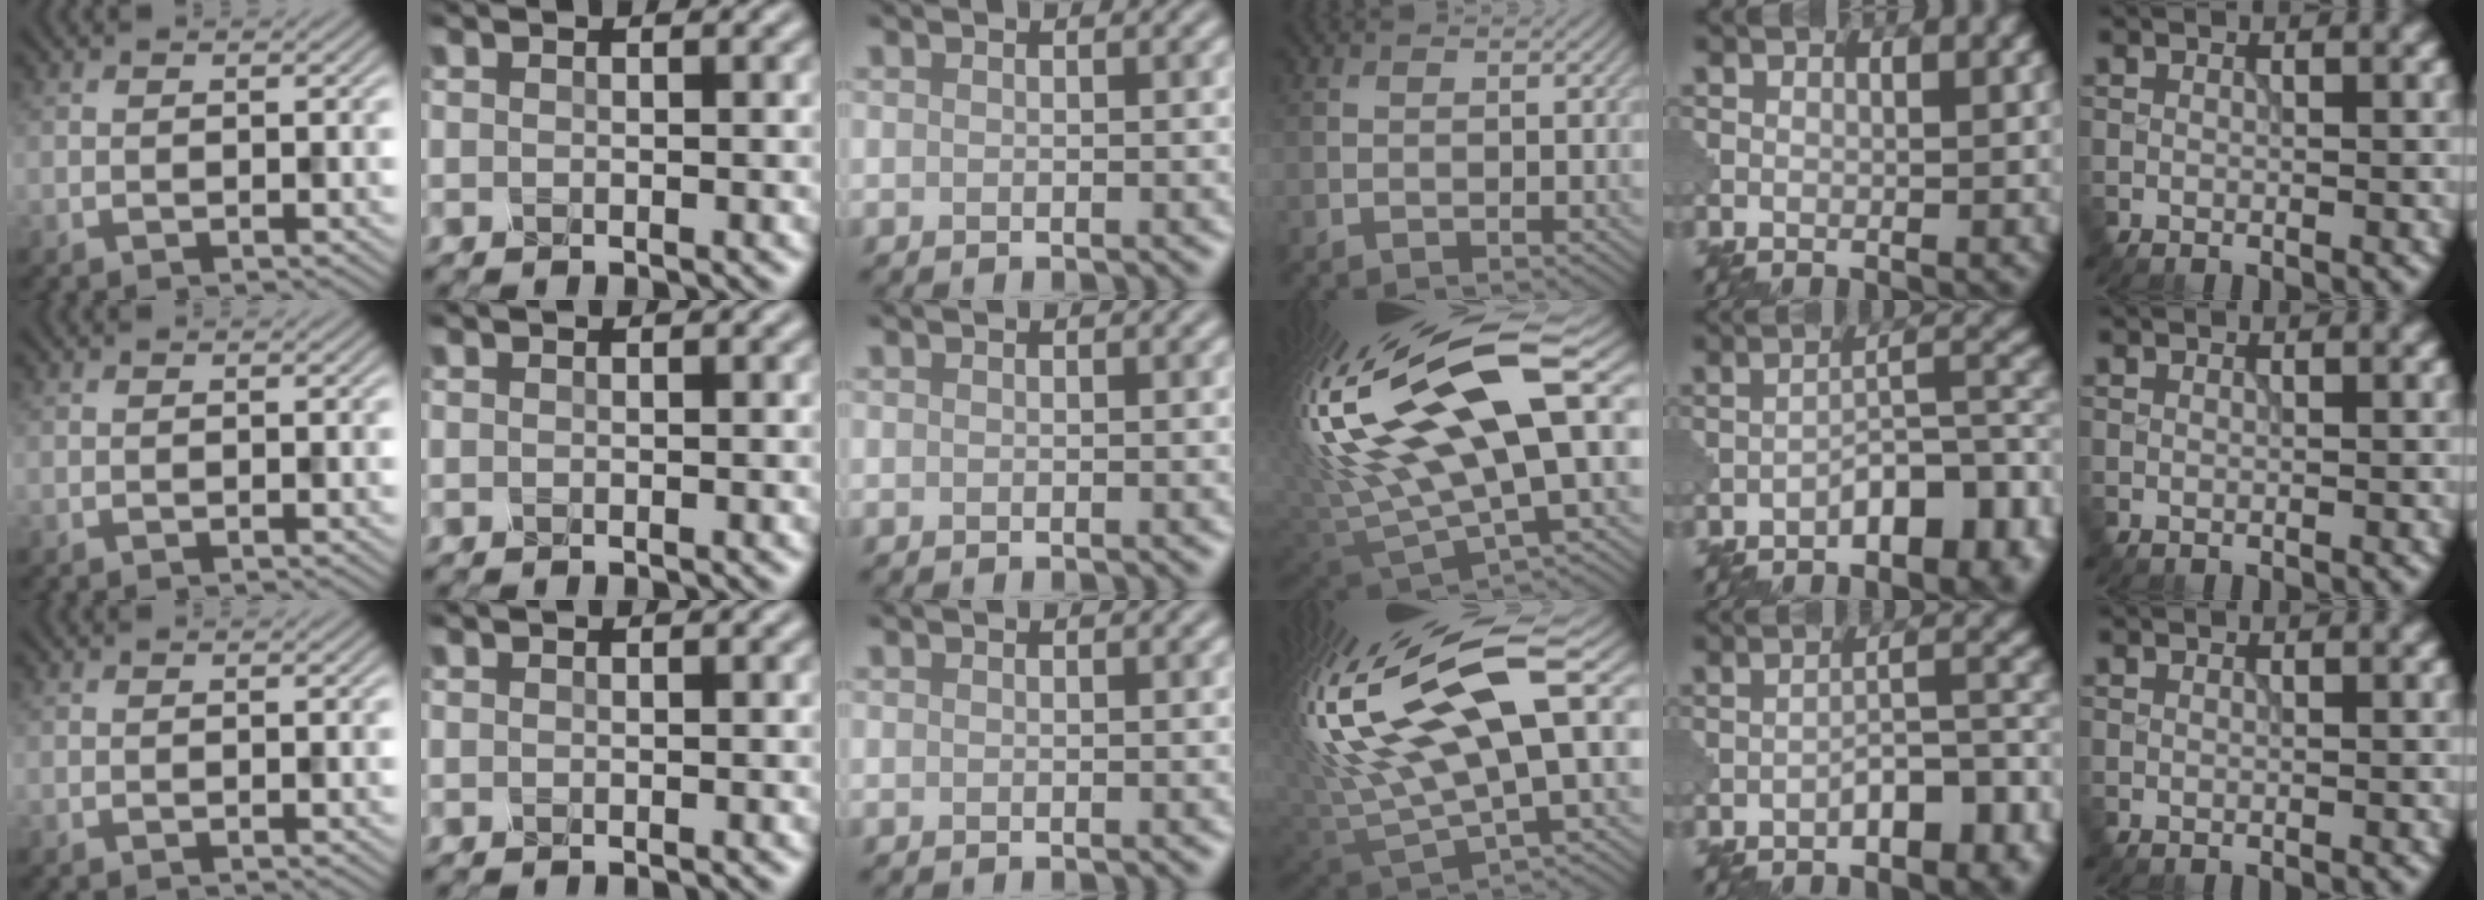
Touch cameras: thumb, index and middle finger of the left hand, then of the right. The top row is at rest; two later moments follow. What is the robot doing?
{"motion": "shake", "object": "salt shaker"}